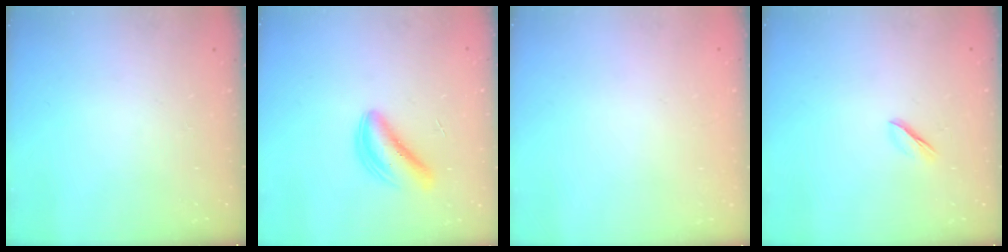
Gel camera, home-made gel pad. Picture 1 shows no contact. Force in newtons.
{"total": 4.8, "press": 4.7, "slide": 1.3}
{"total": 2.2, "press": 2.2, "slide": 0.1}
{"total": 1.9, "press": 1.8, "slide": 0.7}